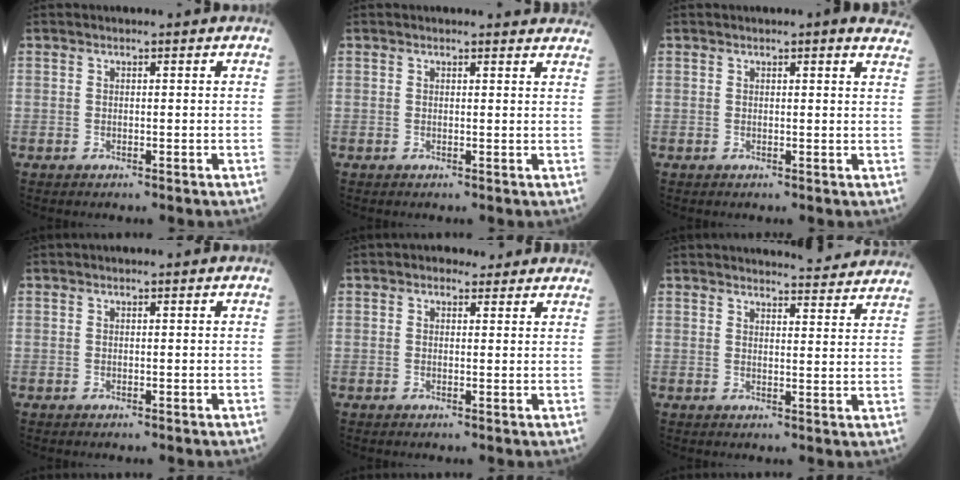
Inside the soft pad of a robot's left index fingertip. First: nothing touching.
{"total": 4.8, "force": [4.7, 0.7, 0.7], "torque": [0.001, -0.006, 0.031]}
{"total": 4.9, "force": [4.3, 0.5, 2.2], "torque": [-0.016, -0.005, 0.025]}
{"total": 0.0}
{"total": 2.6, "force": [2.2, 1.4, 0.5], "torque": [-0.004, 0.010, 0.021]}
{"total": 11.3, "force": [11.1, 0.5, 2.2], "torque": [-0.016, -0.021, 0.115]}